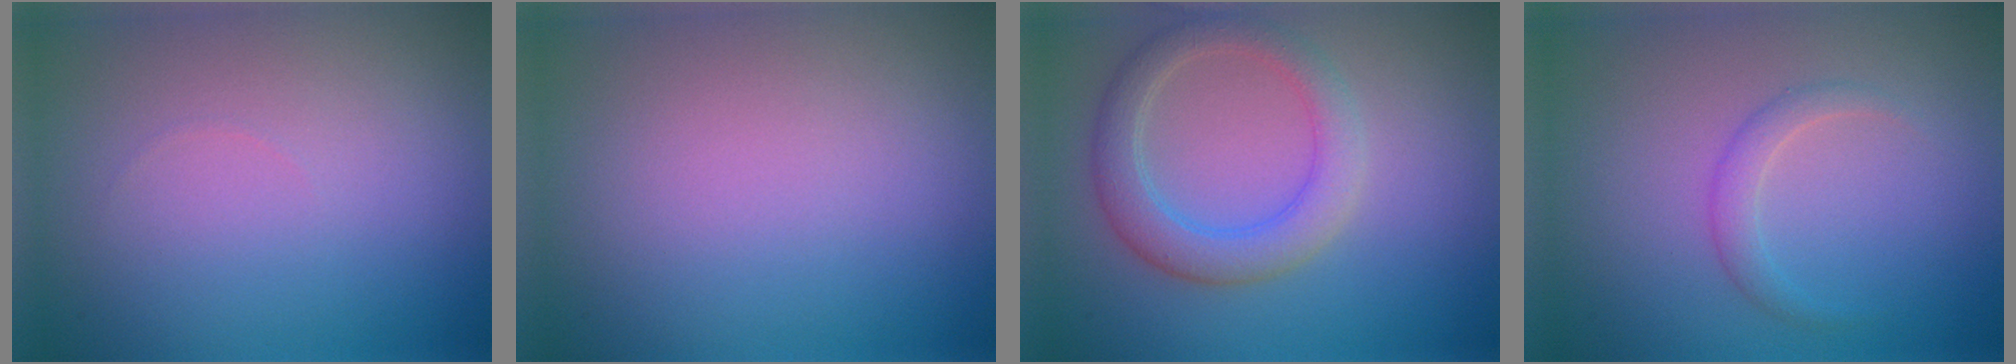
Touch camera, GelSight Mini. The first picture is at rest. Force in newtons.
{"total": 0.0}
{"total": 3.9, "press": 3.9, "slide": 0.5}
{"total": 1.5, "press": 1.5, "slide": 0.1}